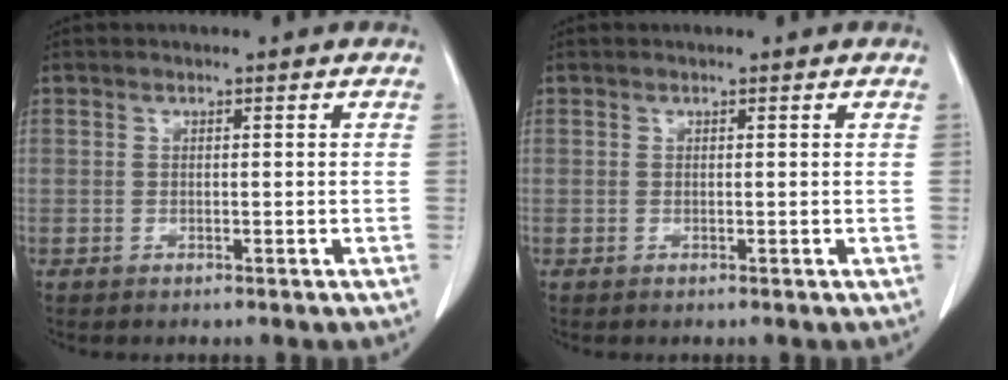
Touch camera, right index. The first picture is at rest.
{"total": 0.0}